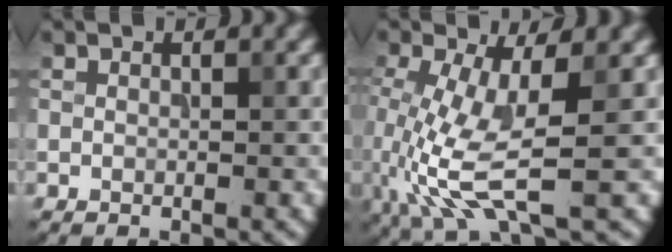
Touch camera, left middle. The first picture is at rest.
{"total": 6.7, "force": [-1.5, 1.6, 6.4], "torque": [-0.163, -0.011, -0.024]}